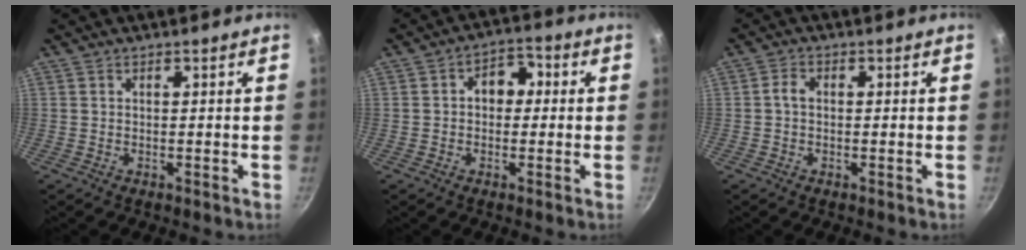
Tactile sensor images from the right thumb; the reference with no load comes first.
{"total": 5.9, "force": [0.4, 4.5, 3.9], "torque": [-0.015, 0.018, -0.005]}
{"total": 2.1, "force": [0.0, 1.5, 1.5], "torque": [-0.025, 0.008, -0.004]}